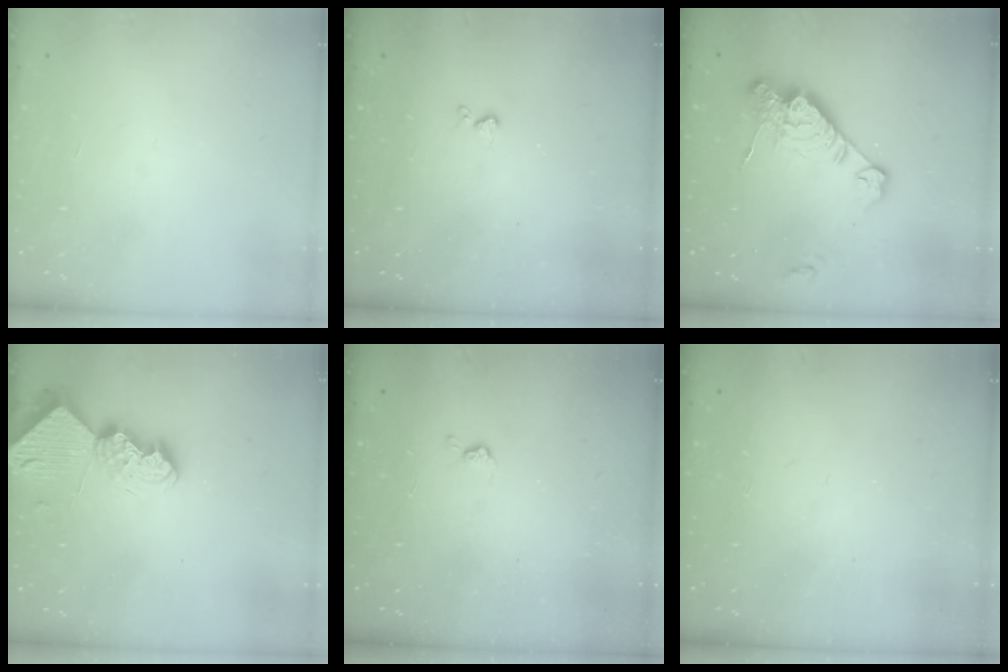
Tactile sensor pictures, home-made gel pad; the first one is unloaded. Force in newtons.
{"total": 3.3, "press": 3.3, "slide": 0.5}
{"total": 14.1, "press": 14.0, "slide": 1.5}
{"total": 8.5, "press": 8.4, "slide": 0.7}
{"total": 2.8, "press": 2.7, "slide": 0.5}
{"total": 0.0}